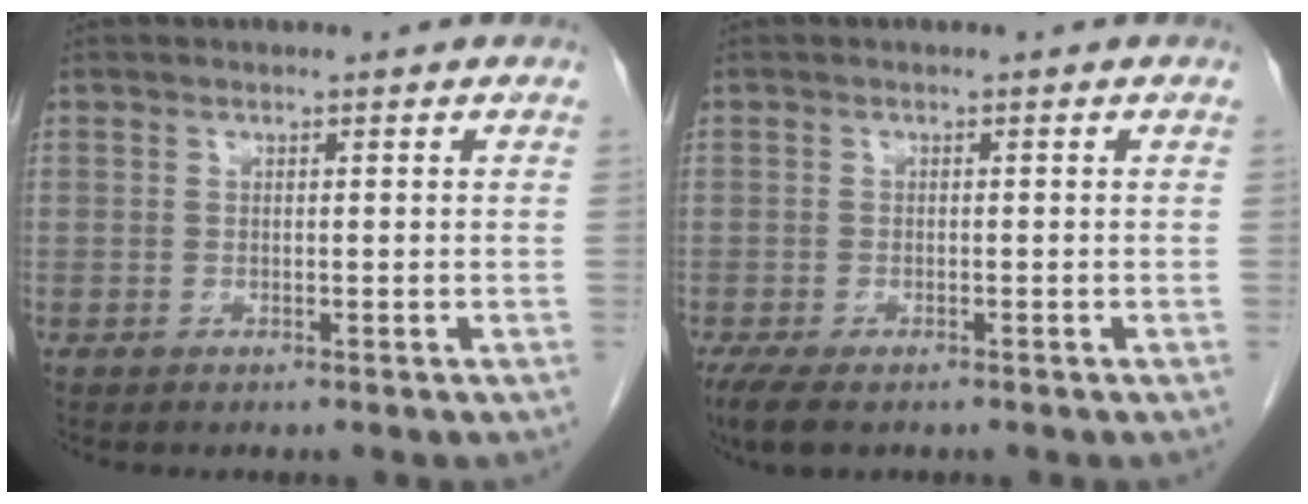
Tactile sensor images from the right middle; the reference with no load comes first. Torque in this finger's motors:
{"motor_torque": [0.49, -0.29, 0.03, 0.05]}